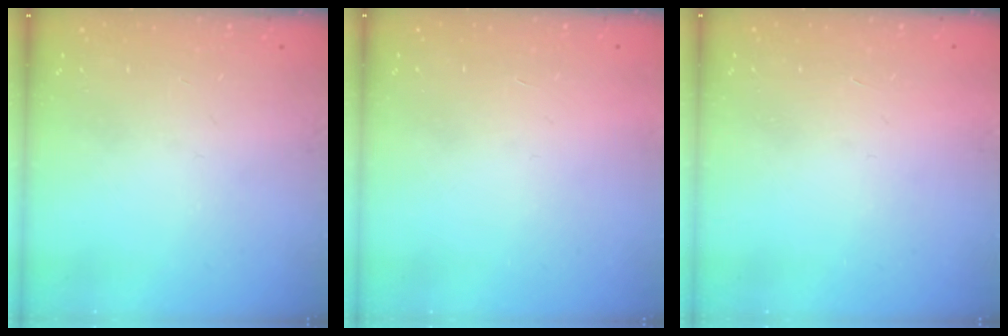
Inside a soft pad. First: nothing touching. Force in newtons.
{"total": 1.5, "press": 1.5, "slide": 0.1}
{"total": 1.5, "press": 1.5, "slide": 0.1}